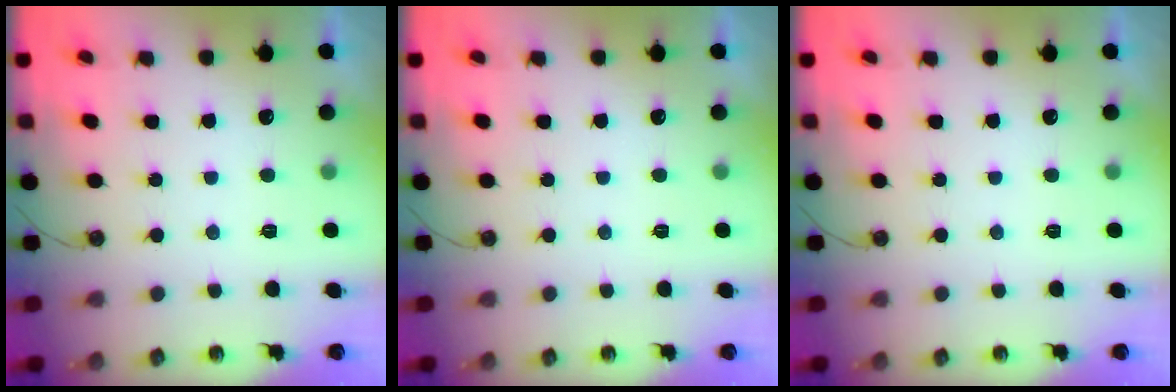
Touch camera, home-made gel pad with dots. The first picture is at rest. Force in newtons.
{"total": 0.0}
{"total": 0.0}